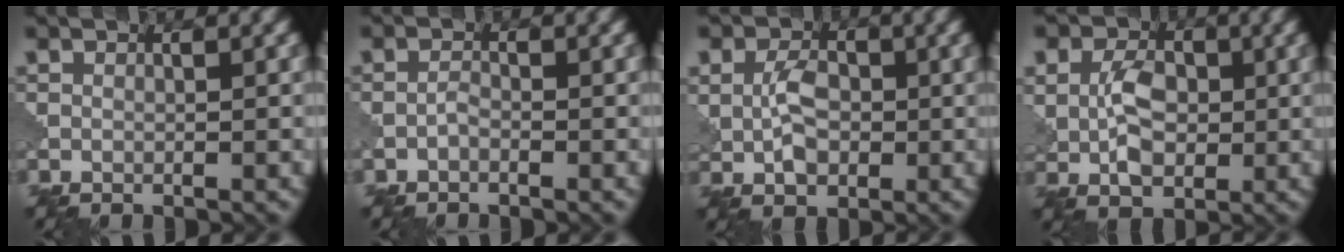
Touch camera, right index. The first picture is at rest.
{"total": 0.8, "force": [-0.5, 0.3, 0.5], "torque": [-0.011, 0.003, -0.013]}
{"total": 4.0, "force": [0.0, 3.0, 2.7], "torque": [-0.050, 0.003, -0.007]}
{"total": 5.3, "force": [0.3, 3.9, 3.5], "torque": [-0.066, 0.002, -0.001]}